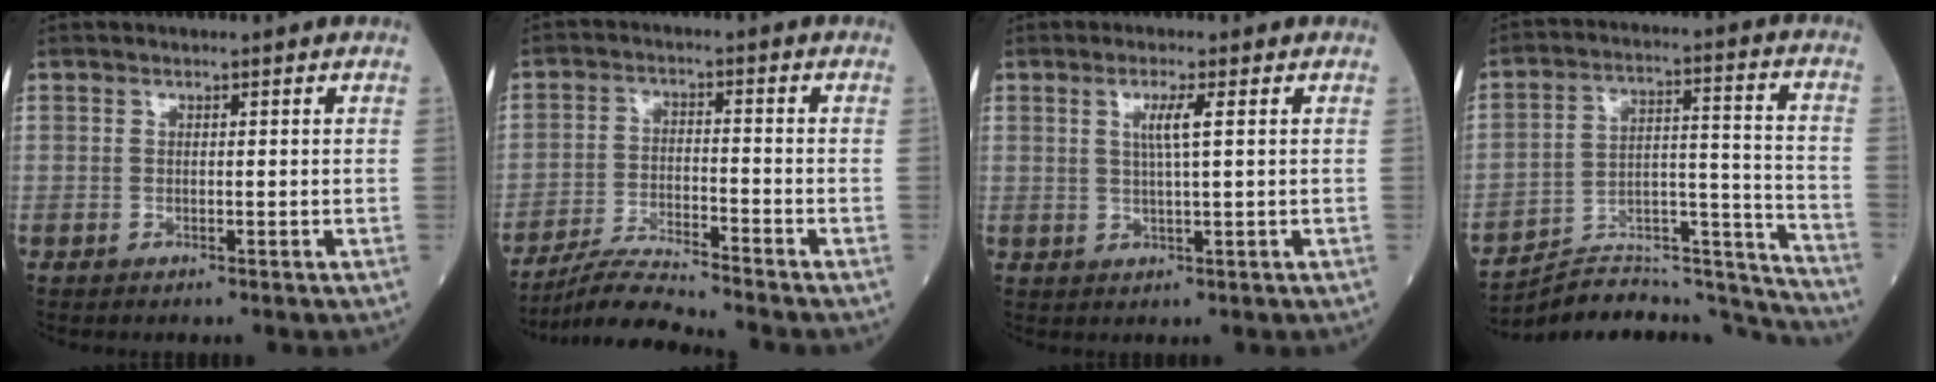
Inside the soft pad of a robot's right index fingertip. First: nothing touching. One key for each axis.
{"total": 7.1, "fx": -6.7, "fy": -1.5, "fz": 1.7, "tx": -0.030, "ty": -0.018, "tz": -0.127}
{"total": 3.5, "fx": 1.1, "fy": -0.3, "fz": 3.3, "tx": -0.061, "ty": -0.001, "tz": 0.020}
{"total": 19.1, "fx": -18.9, "fy": 1.4, "fz": 2.1, "tx": -0.024, "ty": 0.056, "tz": -0.283}